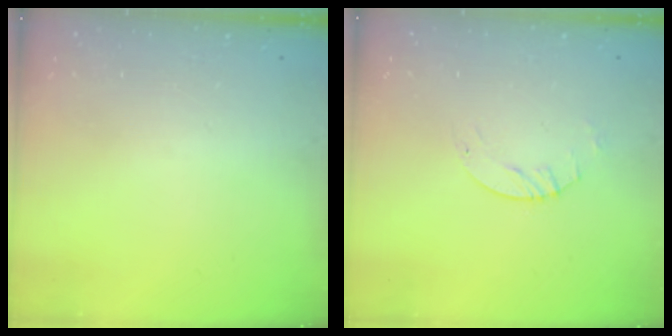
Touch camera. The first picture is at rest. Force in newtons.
{"total": 2.6, "press": 2.6, "slide": 0.3}